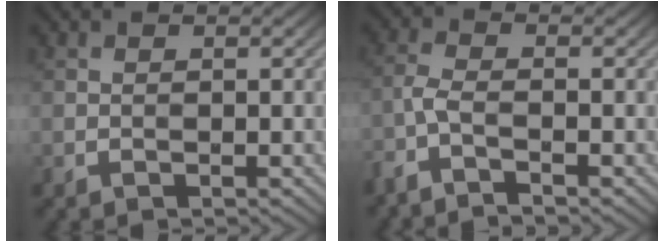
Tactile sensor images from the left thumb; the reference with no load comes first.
{"total": 3.2, "force": [-2.4, 0.5, 2.1], "torque": [-0.056, -0.008, -0.064]}